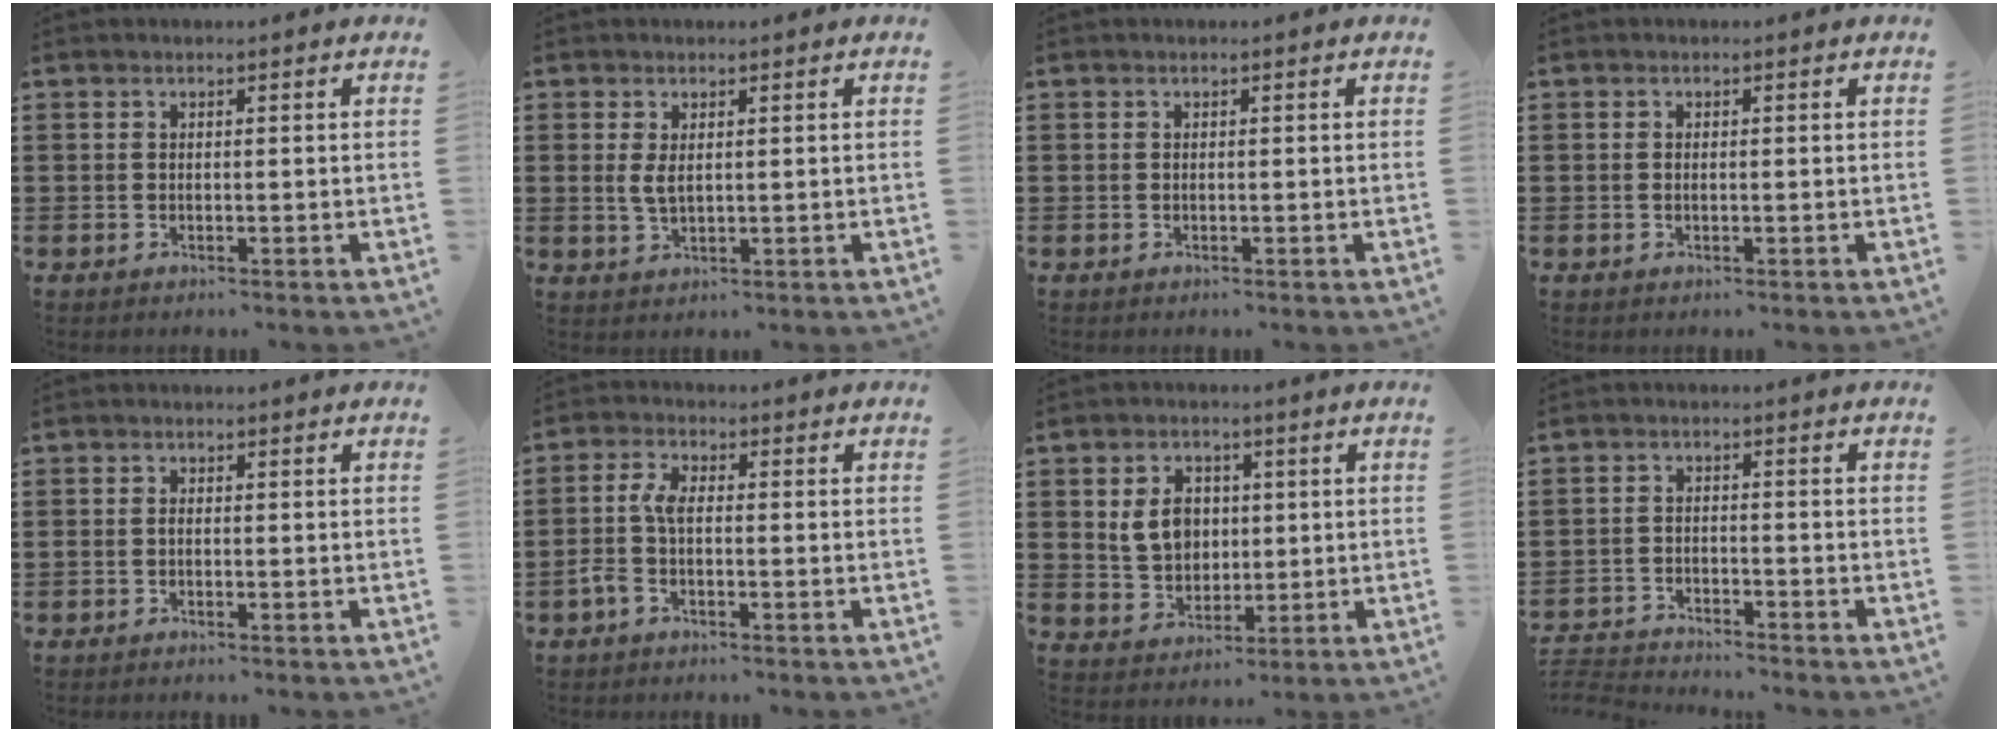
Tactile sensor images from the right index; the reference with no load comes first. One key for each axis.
{"total": 2.2, "fx": 0.7, "fy": 0.7, "fz": 2.0, "tx": -0.049, "ty": -0.002, "tz": 0.009}
{"total": 0.0}
{"total": 0.5, "fx": -0.1, "fy": 0.1, "fz": 0.5, "tx": -0.011, "ty": -0.002, "tz": -0.001}
{"total": 0.7, "fx": -0.3, "fy": 0.2, "fz": 0.6, "tx": -0.014, "ty": -0.005, "tz": -0.005}
{"total": 3.8, "fx": -1.0, "fy": 1.5, "fz": 3.3, "tx": -0.081, "ty": -0.001, "tz": -0.026}
{"total": 6.4, "fx": 1.2, "fy": 5.1, "fz": 3.7, "tx": -0.089, "ty": 0.009, "tz": 0.017}
{"total": 3.1, "fx": -3.1, "fy": 0.0, "fz": -0.2, "tx": -0.005, "ty": -0.002, "tz": -0.067}